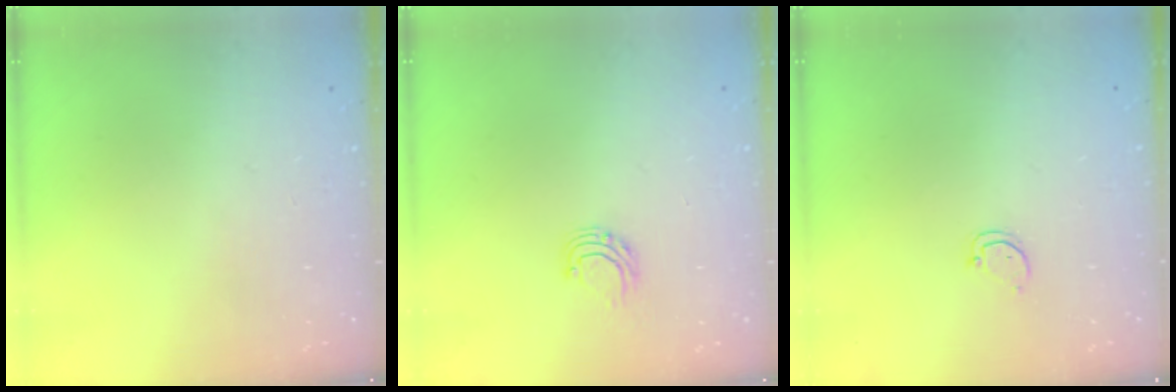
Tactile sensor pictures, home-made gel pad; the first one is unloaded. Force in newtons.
{"total": 5.1, "press": 5.1, "slide": 0.4}
{"total": 2.5, "press": 2.5, "slide": 0.3}